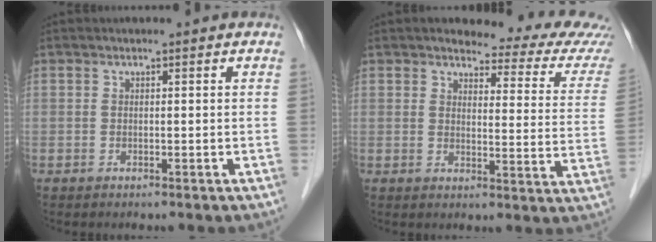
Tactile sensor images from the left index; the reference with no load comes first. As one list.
[{"total": 13.1, "force": [12.0, 2.0, 5.0], "torque": [-0.043, -0.047, 0.110]}]